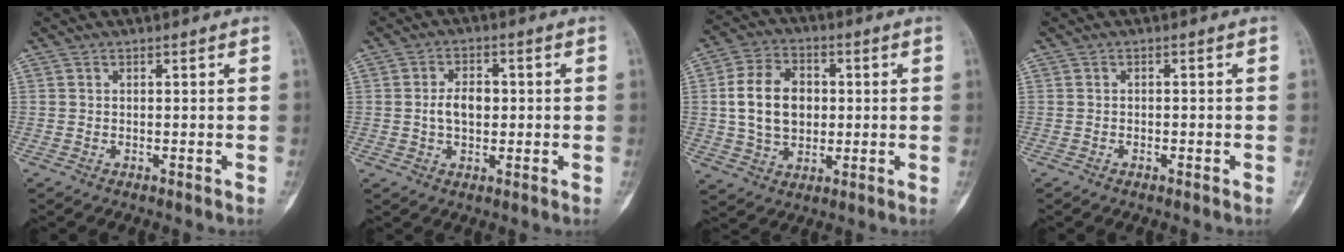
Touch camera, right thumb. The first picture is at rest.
{"total": 5.7, "force": [0.1, 3.7, 4.4], "torque": [-0.067, 0.009, -0.001]}
{"total": 12.4, "force": [0.8, 9.0, 8.4], "torque": [-0.130, 0.009, 0.016]}
{"total": 1.0, "force": [-0.4, 0.6, 0.7], "torque": [-0.014, 0.006, -0.006]}